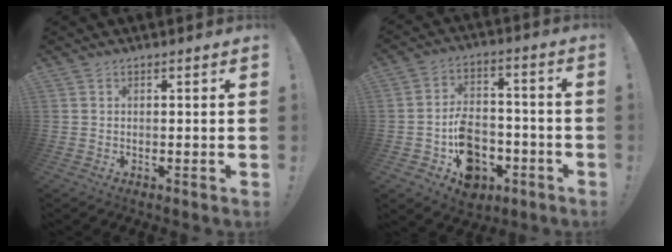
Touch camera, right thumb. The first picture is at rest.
{"total": 12.7, "force": [-5.7, 9.4, 6.5], "torque": [-0.092, 0.043, -0.090]}